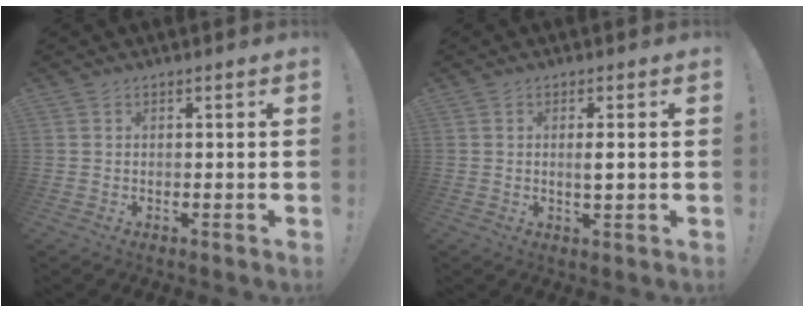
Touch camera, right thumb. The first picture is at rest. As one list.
[{"total": 2.3, "force": [0.4, 0.3, 2.3], "torque": [-0.027, -0.008, 0.003]}]